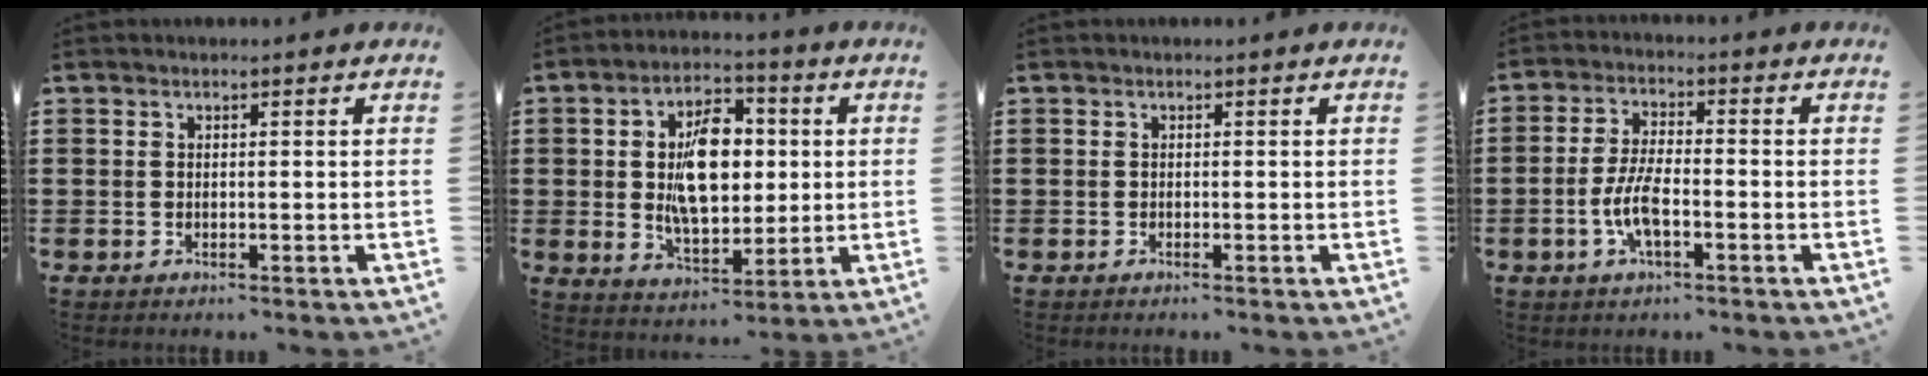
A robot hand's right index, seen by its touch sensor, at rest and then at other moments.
{"total": 10.8, "force": [1.0, 6.1, 8.9], "torque": [-0.172, 0.008, 0.015]}
{"total": 0.0}
{"total": 6.2, "force": [-1.9, 1.8, 5.6], "torque": [-0.130, -0.008, -0.041]}